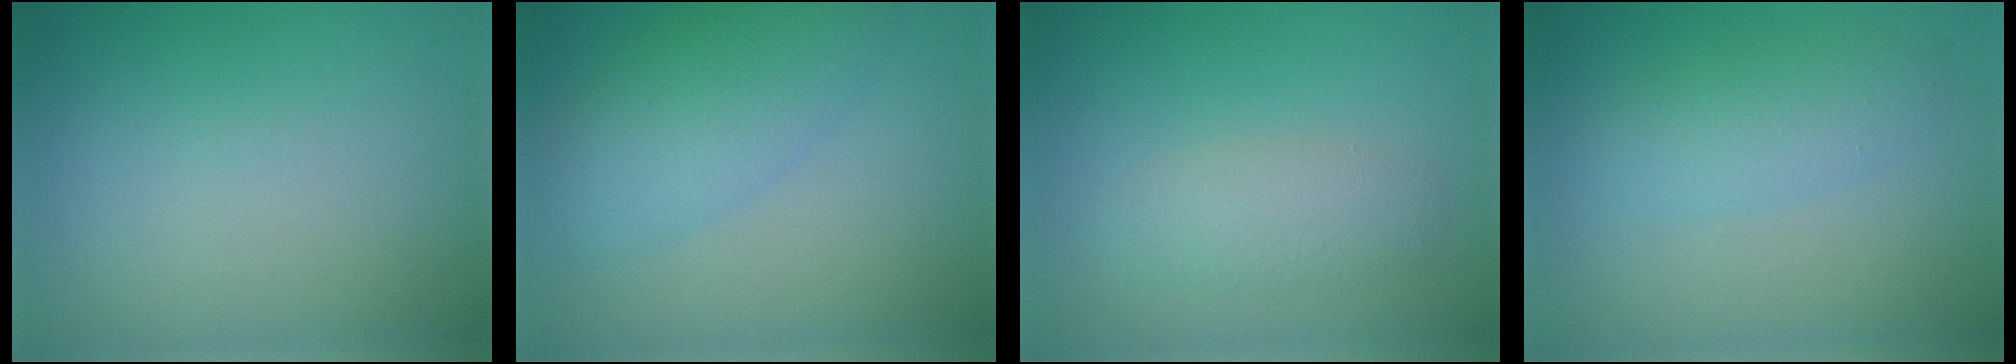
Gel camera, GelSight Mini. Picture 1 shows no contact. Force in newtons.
{"total": 4.5, "press": 4.5, "slide": 0.1}
{"total": 2.3, "press": 2.3, "slide": 0.1}
{"total": 2.7, "press": 2.7, "slide": 0.0}